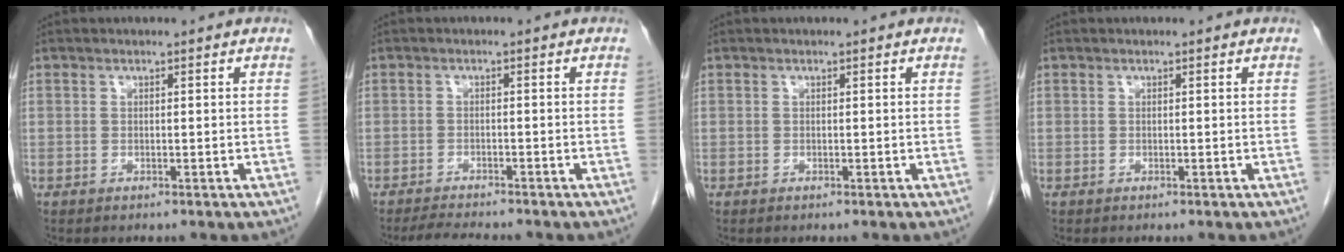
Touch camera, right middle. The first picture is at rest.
{"total": 4.6, "force": [-4.2, 0.3, 1.7], "torque": [-0.031, -0.015, -0.068]}
{"total": 0.0}
{"total": 0.0}